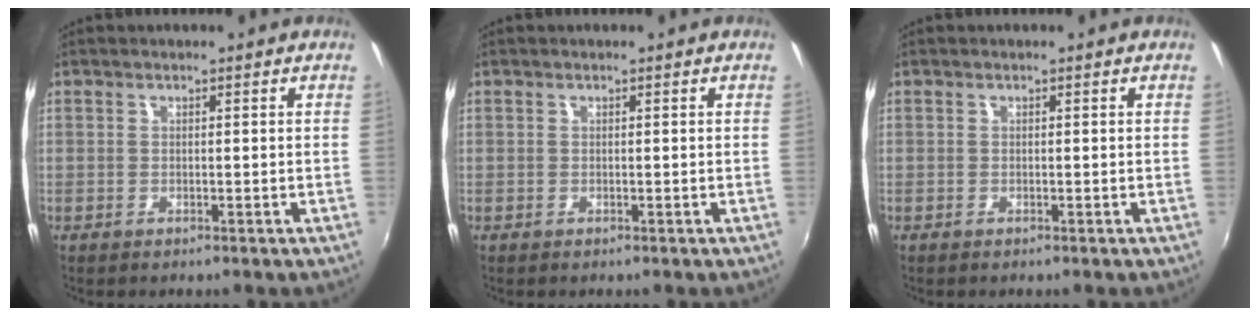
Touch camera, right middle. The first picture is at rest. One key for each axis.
{"total": 0.0}
{"total": 0.0}